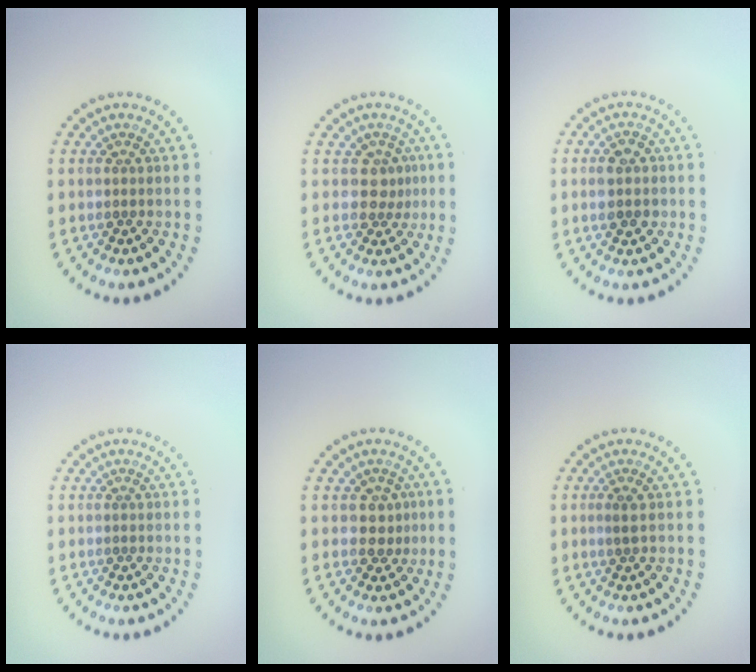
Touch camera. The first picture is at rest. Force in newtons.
{"total": 1.9, "press": 1.6, "slide": 1.1}
{"total": 2.4, "press": 2.4, "slide": 0.2}
{"total": 0.0}
{"total": 1.7, "press": 1.3, "slide": 1.0}
{"total": 0.8, "press": 0.6, "slide": 0.5}